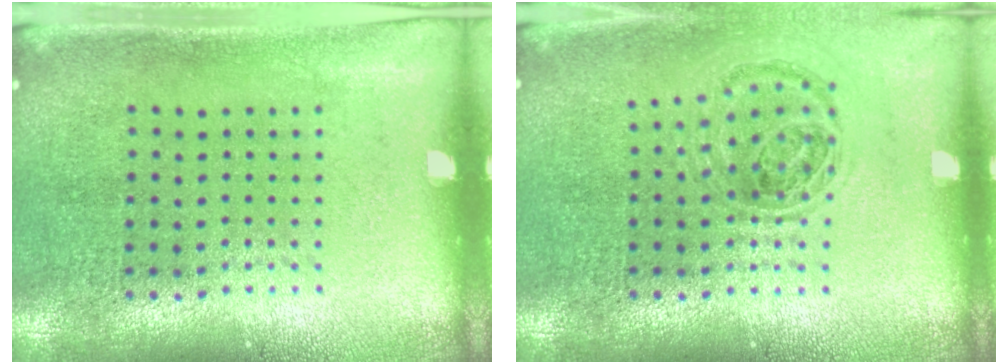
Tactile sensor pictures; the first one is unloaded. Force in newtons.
{"total": 0.9, "press": 0.9, "slide": 0.1}